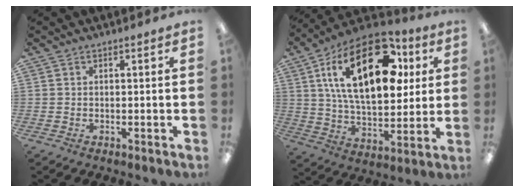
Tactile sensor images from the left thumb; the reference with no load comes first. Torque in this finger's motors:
{"motor_torque": [2.68, 2.33, 2.42, -0.35, 0.71]}